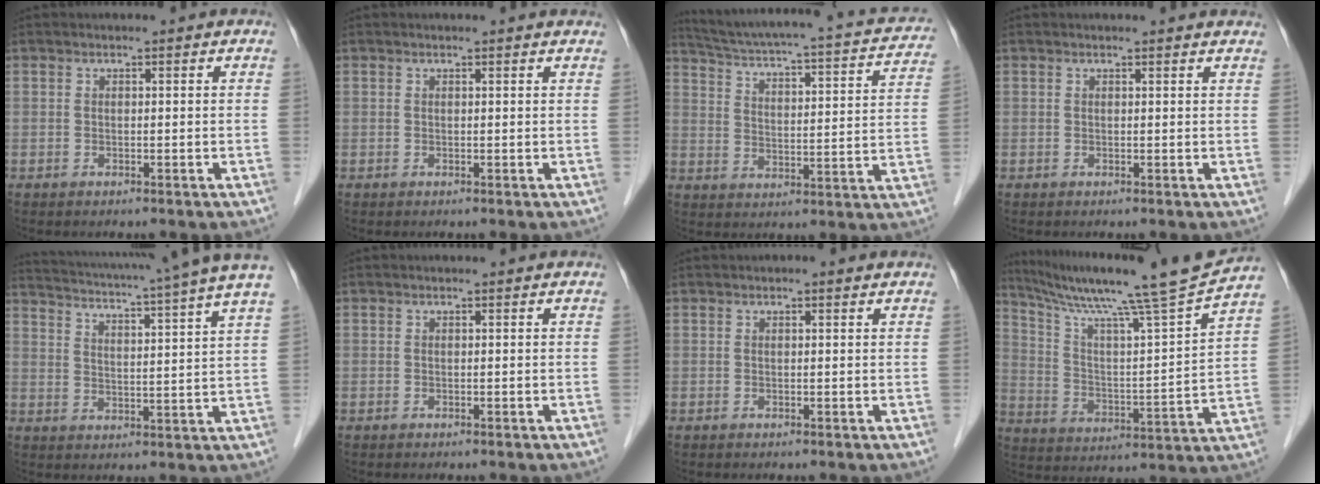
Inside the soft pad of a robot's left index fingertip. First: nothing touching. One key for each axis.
{"total": 2.0, "fx": 1.9, "fy": -0.1, "fz": 0.5, "tx": -0.012, "ty": 0.003, "tz": 0.015}
{"total": 21.9, "fx": 18.8, "fy": 3.5, "fz": 10.6, "tx": -0.164, "ty": -0.009, "tz": 0.240}
{"total": 3.2, "fx": 3.1, "fy": 0.1, "fz": 0.7, "tx": -0.012, "ty": 0.004, "tz": 0.024}
{"total": 19.0, "fx": 16.4, "fy": -1.6, "fz": 9.5, "tx": -0.168, "ty": -0.033, "tz": 0.208}
{"total": 0.0}
{"total": 0.8, "fx": 0.6, "fy": 0.1, "fz": 0.6, "tx": -0.009, "ty": 0.006, "tz": 0.008}
{"total": 19.9, "fx": 17.1, "fy": -3.0, "fz": 9.6, "tx": -0.168, "ty": -0.040, "tz": 0.259}